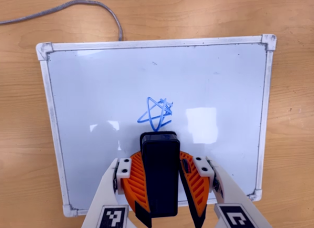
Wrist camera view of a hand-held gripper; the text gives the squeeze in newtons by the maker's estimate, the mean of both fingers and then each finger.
{"total": 9.7, "left": 9.4, "right": 10.1}